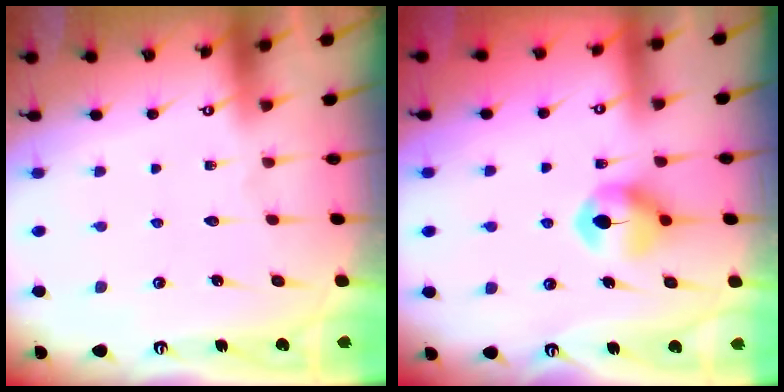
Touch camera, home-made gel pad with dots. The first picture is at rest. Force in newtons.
{"total": 8.4, "press": 8.3, "slide": 0.4}